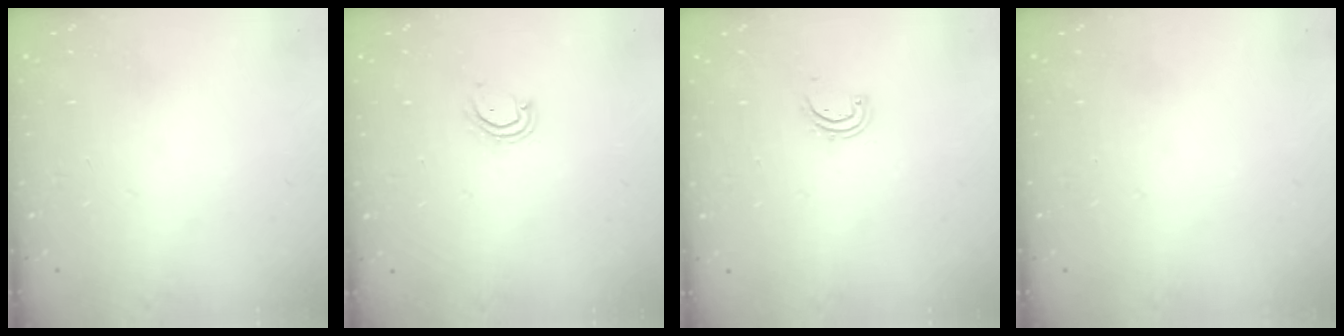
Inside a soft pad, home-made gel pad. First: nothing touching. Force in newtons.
{"total": 3.9, "press": 3.9, "slide": 0.4}
{"total": 2.5, "press": 2.5, "slide": 0.3}
{"total": 0.0}